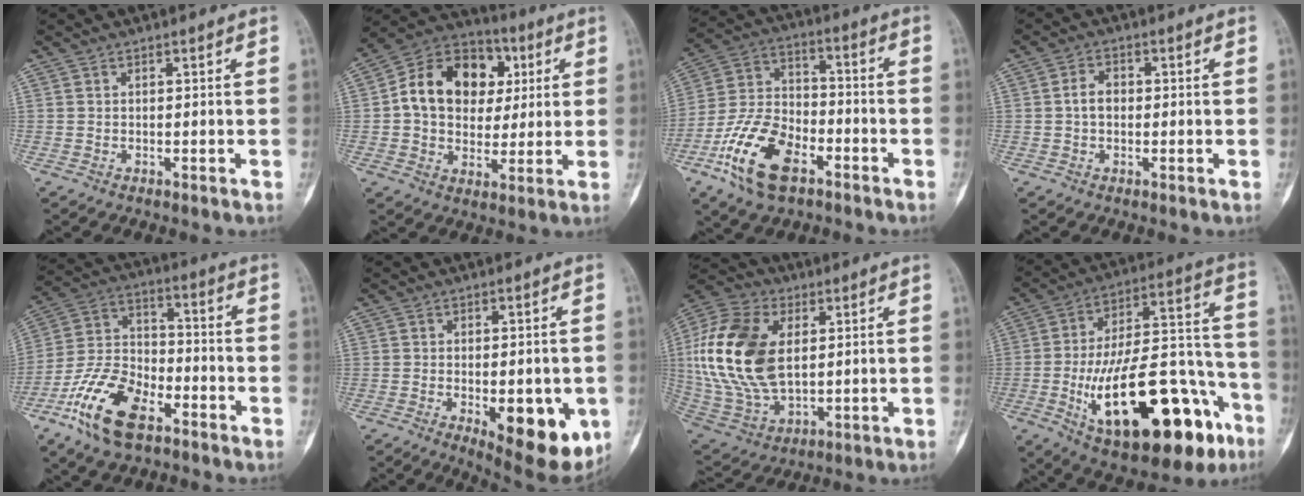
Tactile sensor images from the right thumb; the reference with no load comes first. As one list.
[{"total": 17.9, "force": [3.1, 13.7, 11.2], "torque": [-0.149, 0.017, 0.045]}, {"total": 15.9, "force": [-8.0, 8.7, 10.7], "torque": [-0.204, 0.040, -0.154]}, {"total": 3.4, "force": [-0.1, 2.5, 2.4], "torque": [-0.038, 0.013, -0.006]}, {"total": 15.5, "force": [-8.8, 7.8, 10.1], "torque": [-0.193, 0.046, -0.174]}, {"total": 14.6, "force": [-4.0, 6.1, 12.6], "torque": [-0.144, -0.014, -0.037]}, {"total": 22.0, "force": [3.5, 13.5, 17.0], "torque": [-0.348, -0.010, 0.068]}, {"total": 31.5, "force": [-12.7, 12.6, 26.0], "torque": [-0.385, 0.057, -0.181]}]